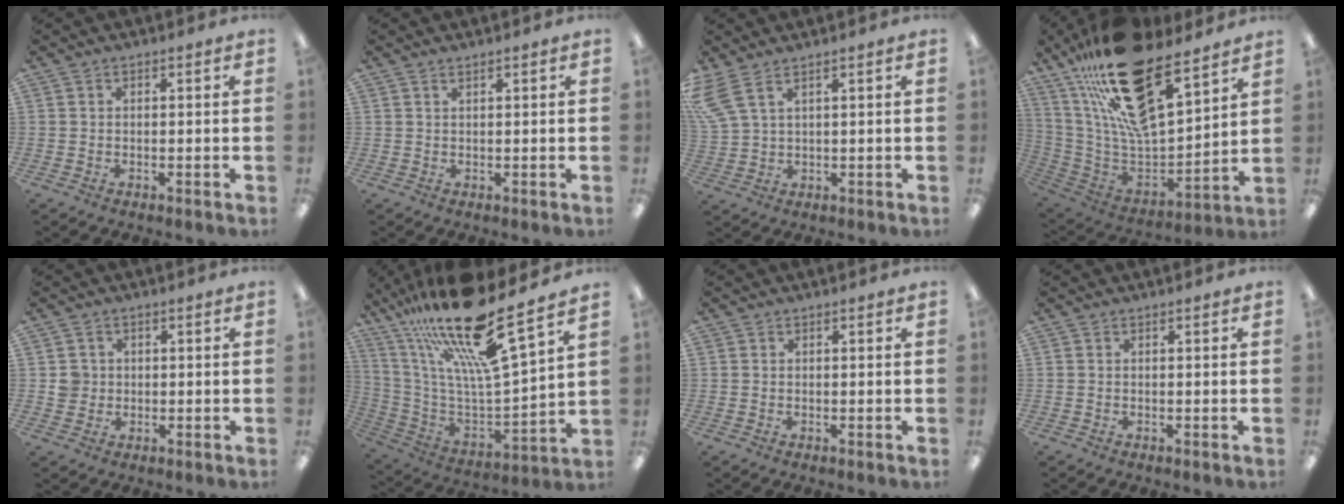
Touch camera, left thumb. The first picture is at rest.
{"total": 0.9, "force": [0.8, 0.2, 0.3], "torque": [-0.007, 0.001, 0.015]}
{"total": 6.1, "force": [3.9, 2.4, 3.9], "torque": [-0.091, -0.011, 0.076]}
{"total": 26.2, "force": [17.1, 10.3, 17.0], "torque": [-0.293, -0.100, 0.302]}
{"total": 3.6, "force": [0.3, 3.5, 0.9], "torque": [-0.017, 0.005, 0.005]}
{"total": 24.8, "force": [18.5, 4.3, 15.9], "torque": [-0.296, -0.132, 0.300]}
{"total": 0.0}
{"total": 0.0}